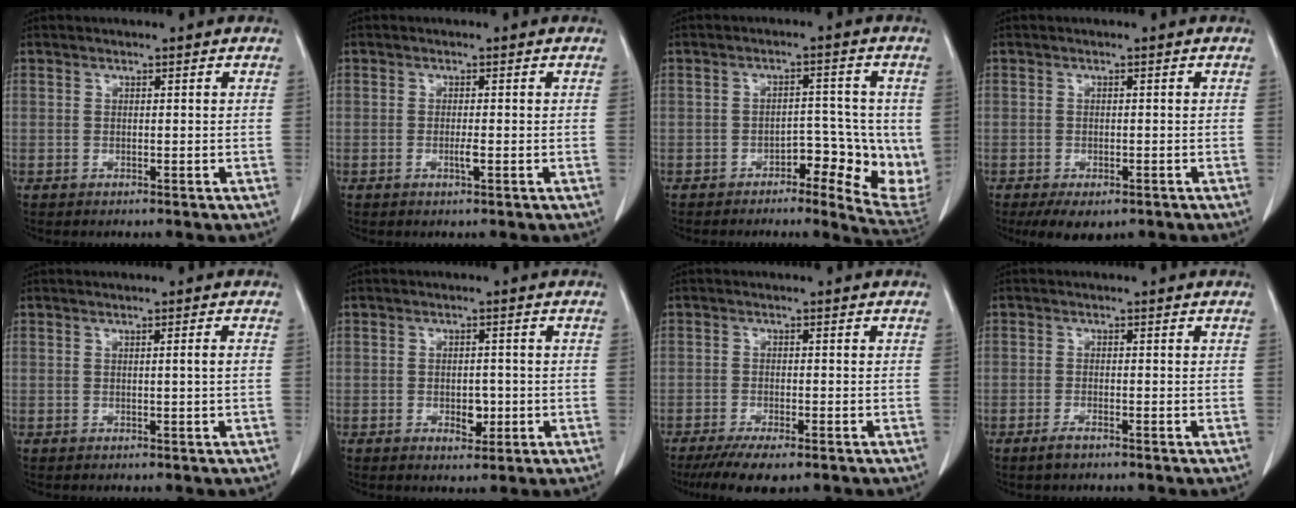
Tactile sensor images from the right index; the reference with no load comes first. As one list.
[{"total": 1.4, "force": [-0.5, 0.0, 1.3], "torque": [-0.027, -0.002, -0.009]}, {"total": 8.4, "force": [-2.2, 3.6, 7.3], "torque": [-0.078, 0.003, -0.029]}, {"total": 4.5, "force": [-2.9, 2.3, 2.5], "torque": [-0.036, -0.006, -0.038]}, {"total": 1.2, "force": [-0.1, -0.4, 1.1], "torque": [-0.018, -0.001, 0.000]}, {"total": 3.2, "force": [-1.0, 1.7, 2.5], "torque": [-0.036, 0.002, -0.007]}, {"total": 6.7, "force": [-5.0, 1.7, 4.1], "torque": [-0.066, -0.013, -0.078]}, {"total": 1.8, "force": [-1.4, 0.3, 1.1], "torque": [-0.030, -0.004, -0.024]}]